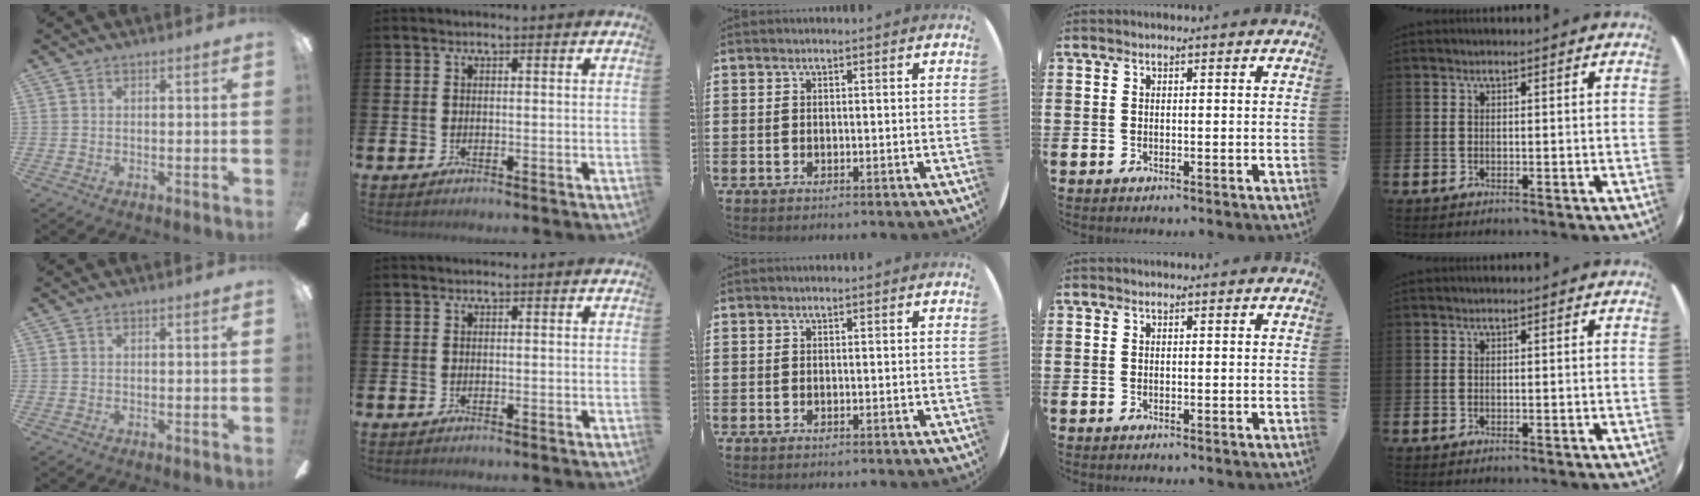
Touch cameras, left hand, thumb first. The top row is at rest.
{}